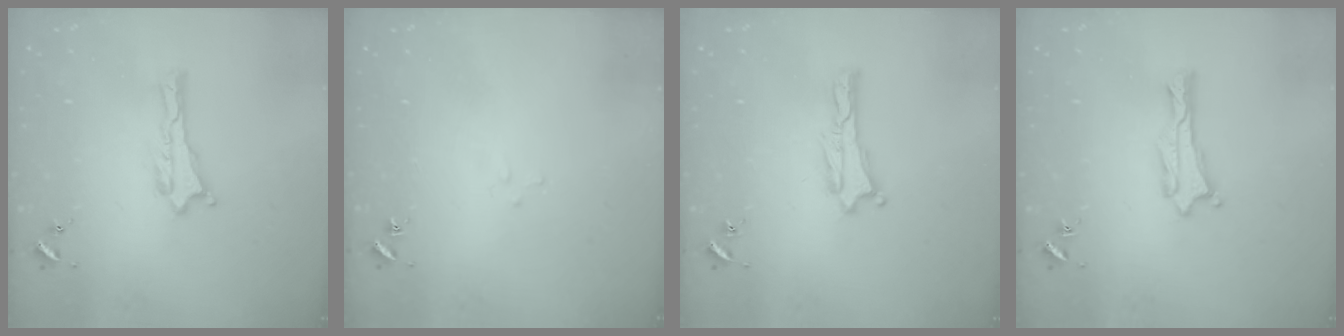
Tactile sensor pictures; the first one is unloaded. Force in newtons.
{"total": 1.6, "press": 1.6, "slide": 0.1}
{"total": 0.0}
{"total": 0.0}